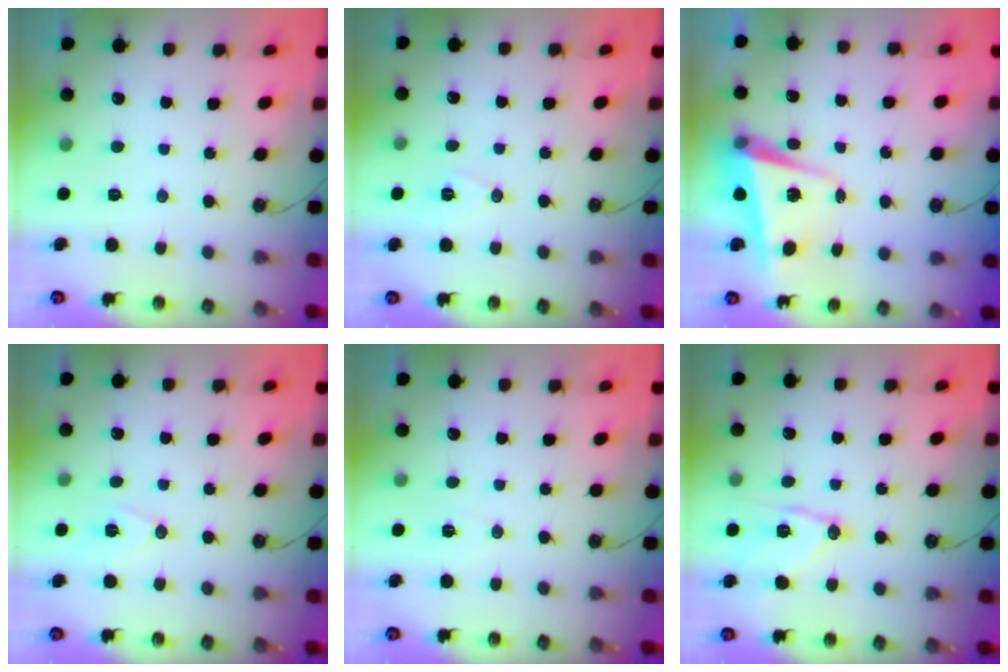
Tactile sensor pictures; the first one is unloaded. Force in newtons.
{"total": 6.7, "press": 5.5, "slide": 3.8}
{"total": 7.1, "press": 6.9, "slide": 1.5}
{"total": 8.0, "press": 6.9, "slide": 4.1}
{"total": 4.0, "press": 3.6, "slide": 1.8}
{"total": 12.1, "press": 12.0, "slide": 0.7}